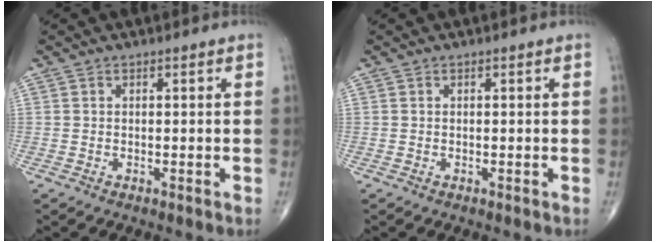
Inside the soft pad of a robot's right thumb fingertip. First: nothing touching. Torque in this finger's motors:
{"motor_torque": [0.01, 0.01, -0.03, 0.02, 0.01]}